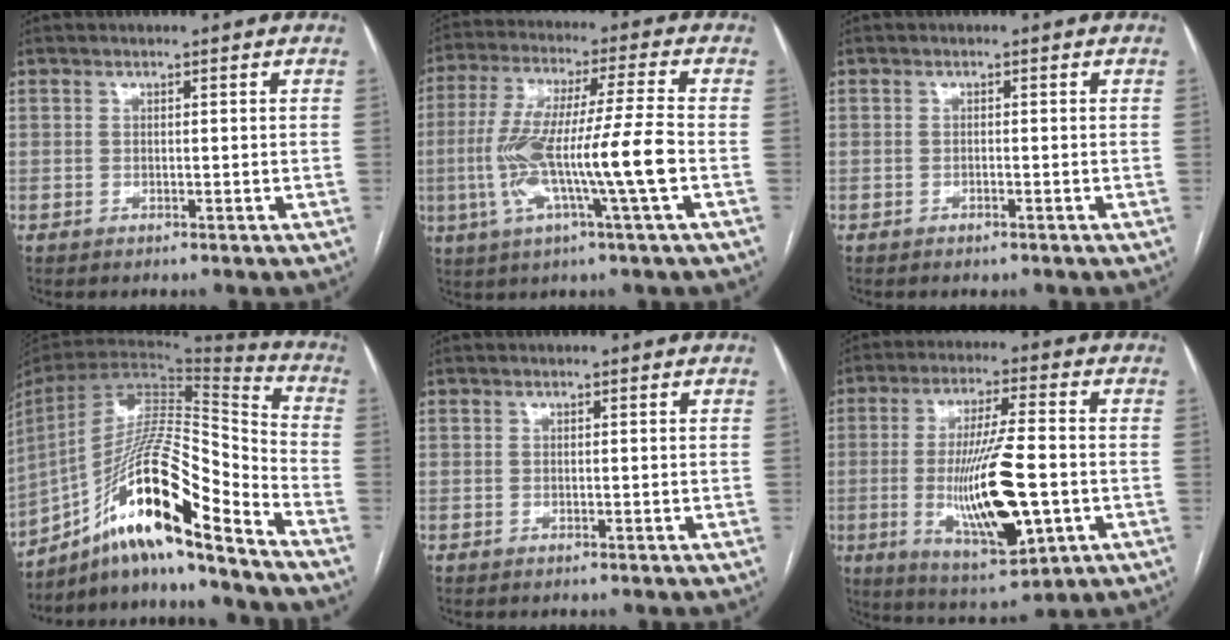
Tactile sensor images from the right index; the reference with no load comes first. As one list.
[{"total": 14.7, "force": [-3.0, -0.3, 14.4], "torque": [-0.284, 0.002, -0.060]}, {"total": 0.8, "force": [-0.6, 0.2, 0.5], "torque": [-0.011, -0.002, -0.005]}, {"total": 20.3, "force": [-13.7, 1.9, 14.9], "torque": [-0.276, 0.008, -0.241]}, {"total": 0.0}, {"total": 15.5, "force": [-2.9, 3.0, 15.0], "torque": [-0.277, -0.013, -0.038]}]